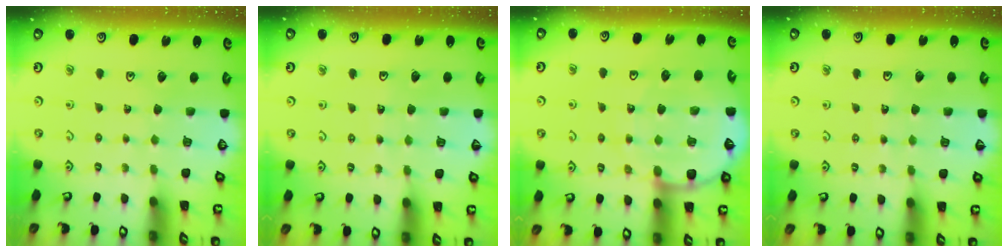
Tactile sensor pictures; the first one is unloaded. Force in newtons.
{"total": 3.9, "press": 3.8, "slide": 1.1}
{"total": 11.2, "press": 10.8, "slide": 3.2}
{"total": 3.9, "press": 3.8, "slide": 1.1}